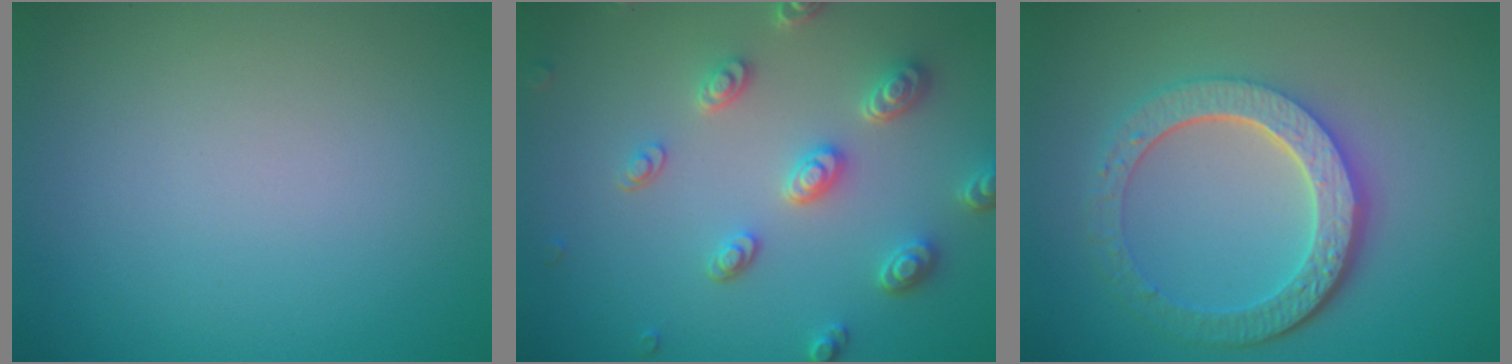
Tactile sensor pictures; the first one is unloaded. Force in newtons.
{"total": 4.4, "press": 3.6, "slide": 2.6}
{"total": 6.2, "press": 4.6, "slide": 4.1}